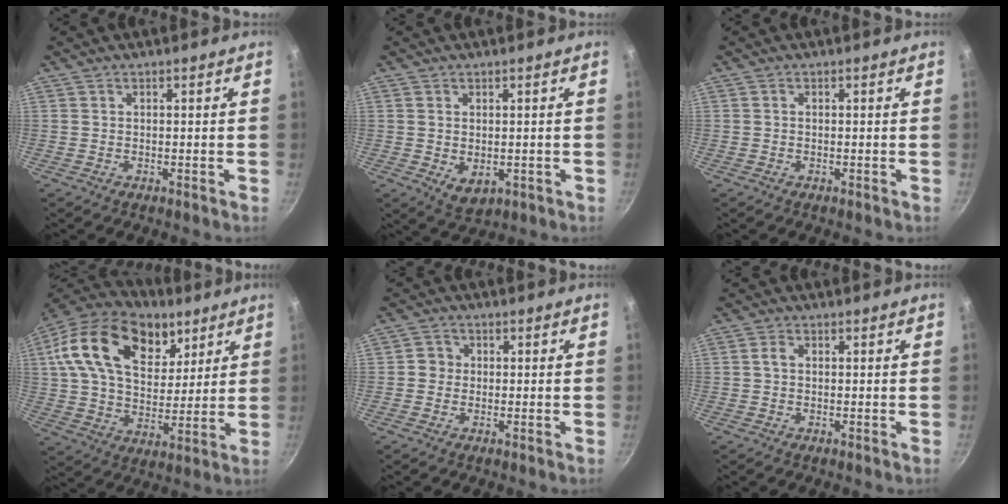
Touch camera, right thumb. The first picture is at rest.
{"total": 4.3, "force": [-0.4, 2.9, 3.2], "torque": [-0.048, -0.014, 0.002]}
{"total": 0.0}
{"total": 24.9, "force": [11.2, 15.8, 15.7], "torque": [-0.250, -0.016, 0.185]}
{"total": 2.6, "force": [-0.2, 2.5, 0.7], "torque": [0.005, 0.006, -0.010]}
{"total": 1.4, "force": [0.1, 1.0, 1.0], "torque": [-0.018, 0.007, 0.001]}